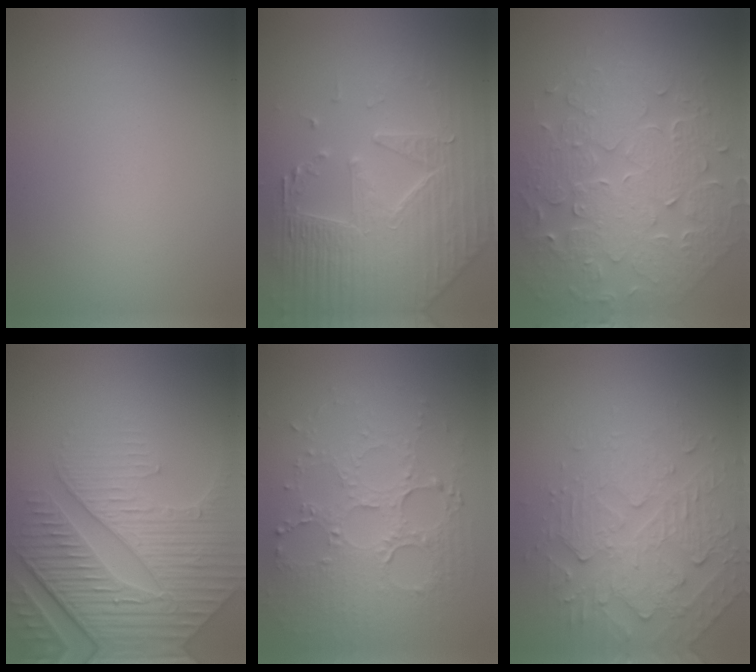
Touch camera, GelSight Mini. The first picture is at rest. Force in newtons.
{"total": 6.5, "press": 5.4, "slide": 3.6}
{"total": 8.9, "press": 6.5, "slide": 6.1}
{"total": 8.7, "press": 6.1, "slide": 6.2}
{"total": 5.4, "press": 3.8, "slide": 3.9}
{"total": 4.9, "press": 3.6, "slide": 3.4}